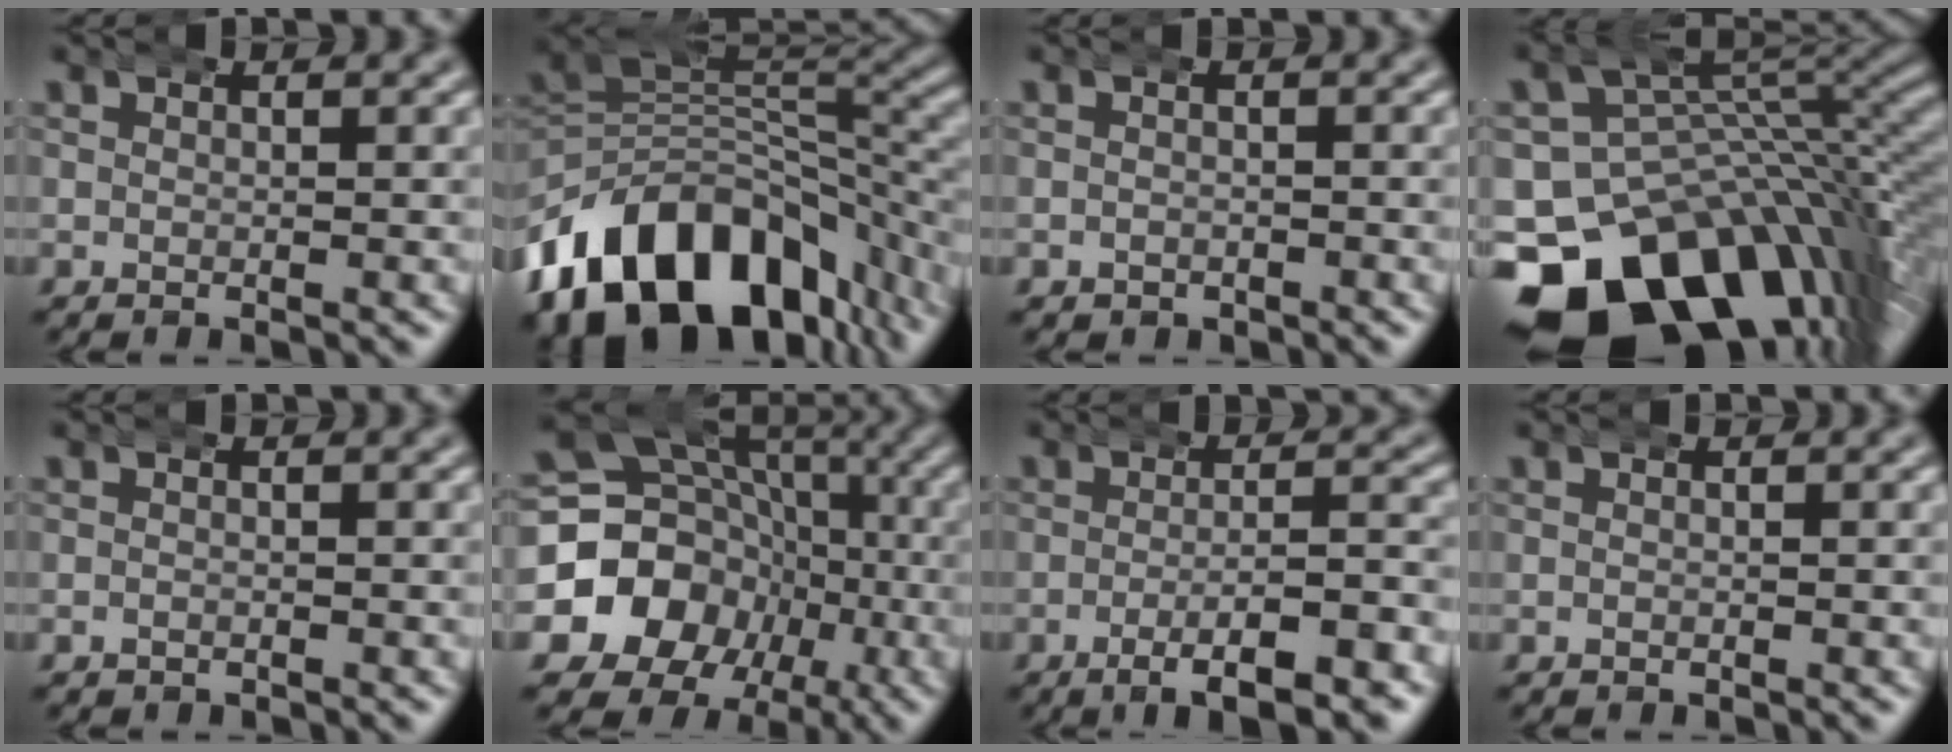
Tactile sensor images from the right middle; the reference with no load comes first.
{"total": 17.8, "force": [-7.9, 11.5, 11.1], "torque": [-0.194, -0.047, -0.107]}
{"total": 1.1, "force": [-0.6, 0.9, 0.2], "torque": [-0.004, -0.005, -0.007]}
{"total": 23.2, "force": [-9.6, 15.4, 14.4], "torque": [-0.240, -0.064, -0.133]}
{"total": 0.6, "force": [-0.5, 0.3, 0.1], "torque": [-0.003, -0.002, -0.007]}
{"total": 18.8, "force": [-3.0, 17.0, 7.3], "torque": [-0.181, -0.062, -0.048]}
{"total": 6.0, "force": [-3.8, 1.2, 4.6], "torque": [-0.066, -0.007, -0.060]}
{"total": 0.0}